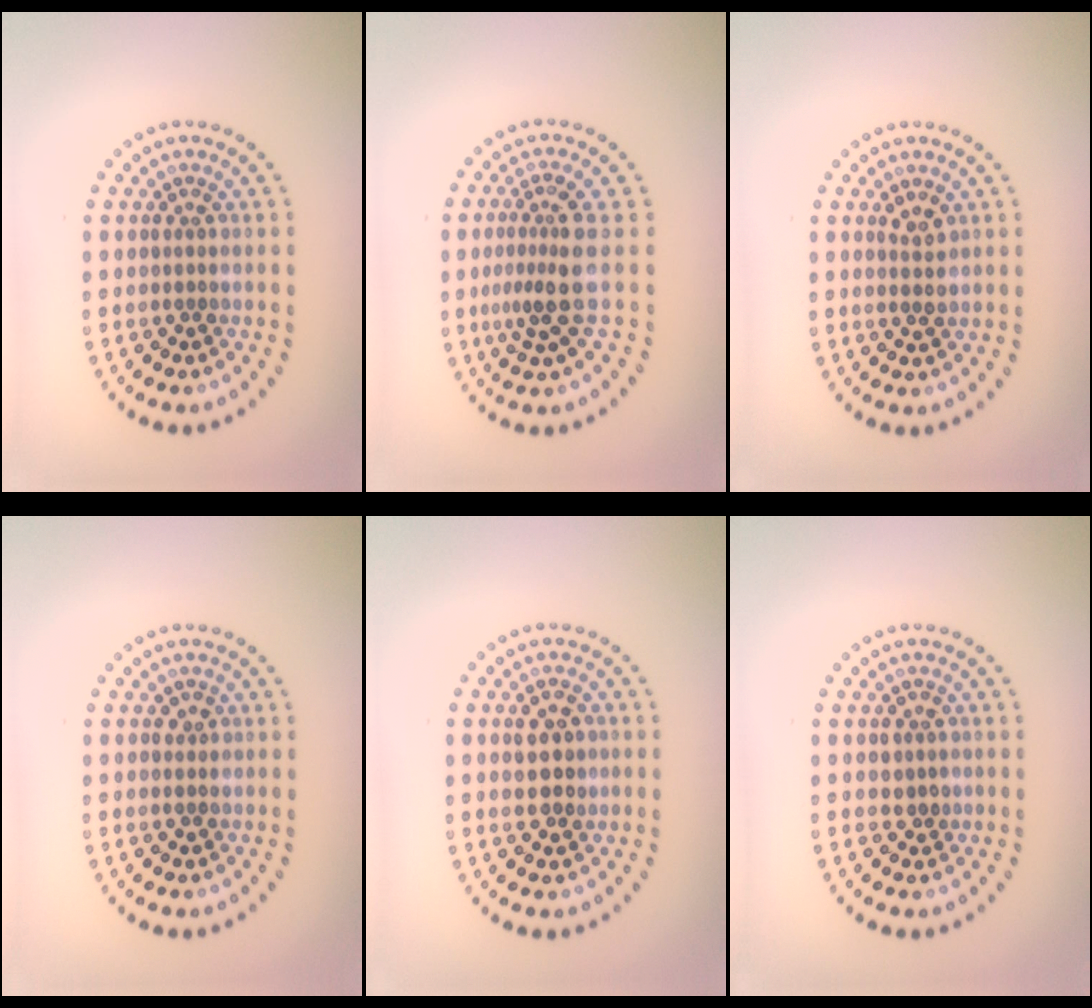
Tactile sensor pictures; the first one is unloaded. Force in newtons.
{"total": 3.4, "press": 2.4, "slide": 2.4}
{"total": 1.5, "press": 1.5, "slide": 0.3}
{"total": 0.8, "press": 0.8, "slide": 0.2}
{"total": 2.9, "press": 2.9, "slide": 0.2}
{"total": 1.3, "press": 1.2, "slide": 0.5}